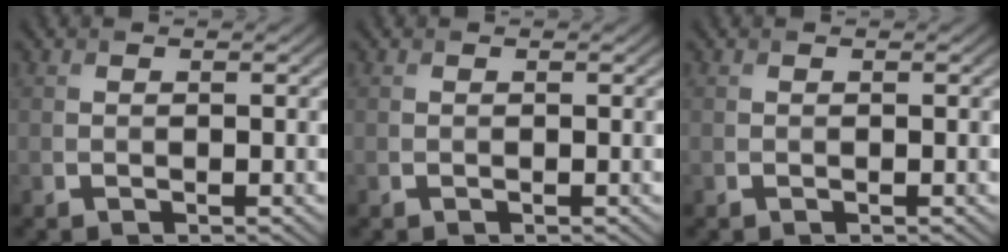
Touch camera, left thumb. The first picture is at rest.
{"total": 0.0}
{"total": 0.0}